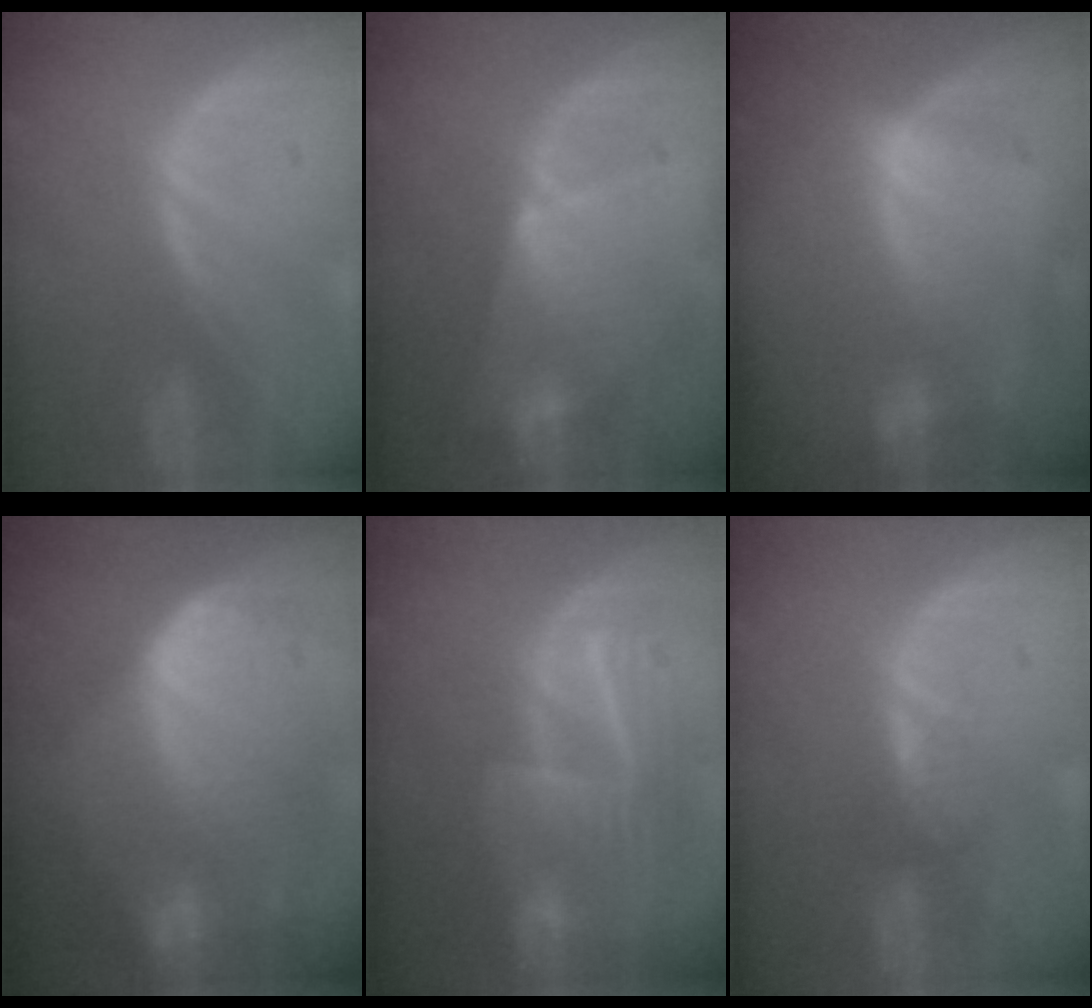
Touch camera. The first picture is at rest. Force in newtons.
{"total": 6.4, "press": 6.3, "slide": 1.0}
{"total": 6.9, "press": 6.3, "slide": 2.7}
{"total": 10.2, "press": 8.8, "slide": 5.1}
{"total": 9.3, "press": 8.3, "slide": 4.3}
{"total": 1.6, "press": 1.6, "slide": 0.2}